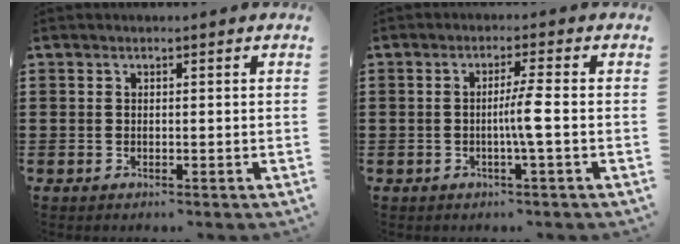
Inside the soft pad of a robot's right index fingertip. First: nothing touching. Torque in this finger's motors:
{"motor_torque": [1.43, 0.04, 0.19, 0.12]}